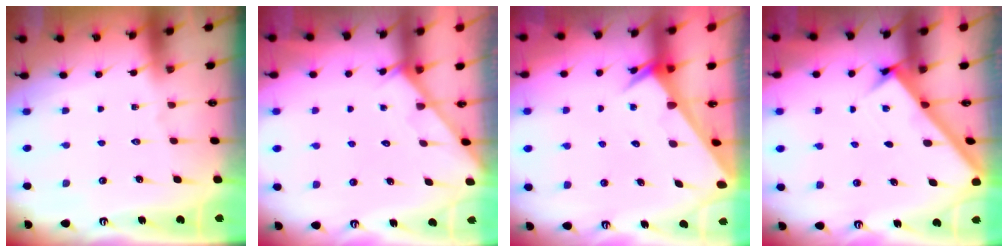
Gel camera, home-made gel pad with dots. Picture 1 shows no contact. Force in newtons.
{"total": 2.1, "press": 2.1, "slide": 0.1}
{"total": 2.6, "press": 2.6, "slide": 0.1}
{"total": 2.8, "press": 2.8, "slide": 0.4}